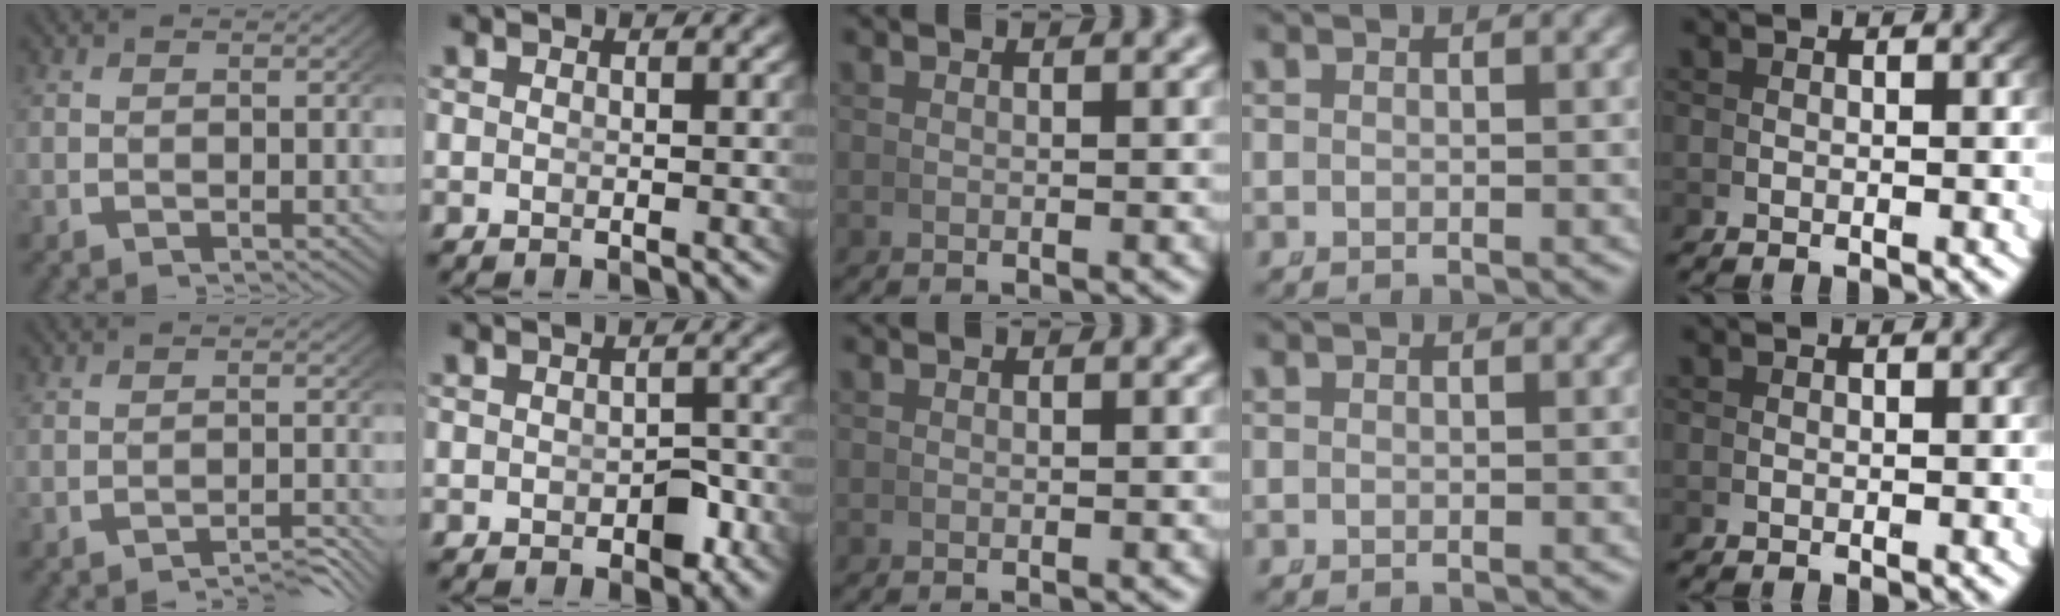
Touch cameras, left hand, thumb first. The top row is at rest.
{"thumb": {"total": 3.2, "force": [-2.8, 0.5, 1.4], "torque": [-0.016, -0.004, -0.044]}, "index": {"total": 1.9, "force": [-1.0, 1.0, 1.2], "torque": [-0.007, -0.007, -0.013]}}